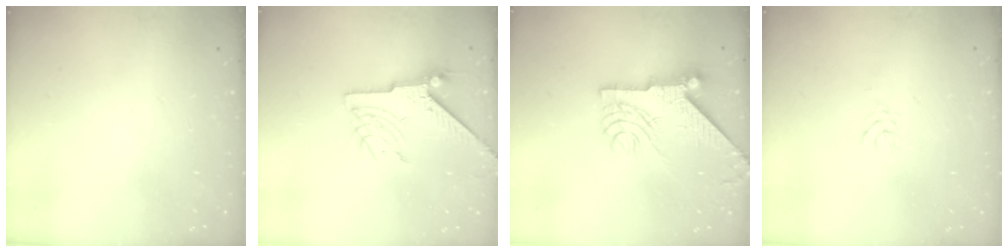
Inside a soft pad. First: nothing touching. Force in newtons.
{"total": 7.2, "press": 7.2, "slide": 1.0}
{"total": 10.2, "press": 10.1, "slide": 1.0}
{"total": 2.5, "press": 2.4, "slide": 0.4}